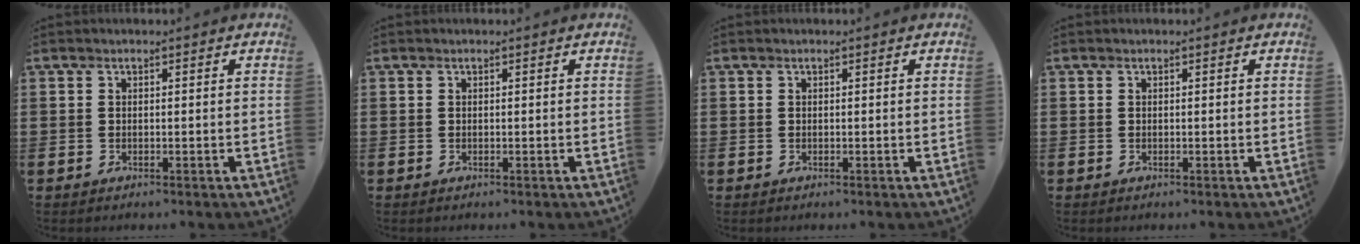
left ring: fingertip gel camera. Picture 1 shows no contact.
{"total": 0.0}
{"total": 0.0}
{"total": 0.0}